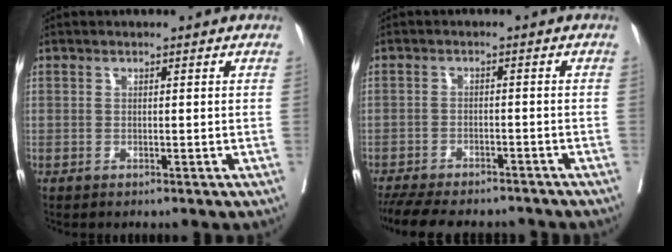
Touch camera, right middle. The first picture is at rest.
{"total": 14.3, "force": [-12.6, 3.7, 5.6], "torque": [-0.124, -0.012, -0.172]}